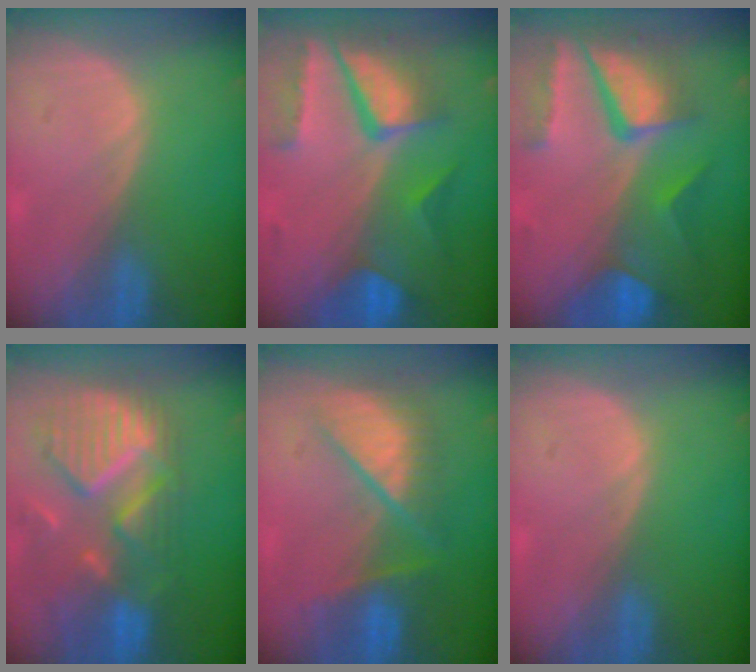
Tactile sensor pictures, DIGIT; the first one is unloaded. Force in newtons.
{"total": 10.4, "press": 8.8, "slide": 5.6}
{"total": 10.9, "press": 9.0, "slide": 6.1}
{"total": 11.8, "press": 10.4, "slide": 5.6}
{"total": 8.0, "press": 8.0, "slide": 0.4}
{"total": 0.0}